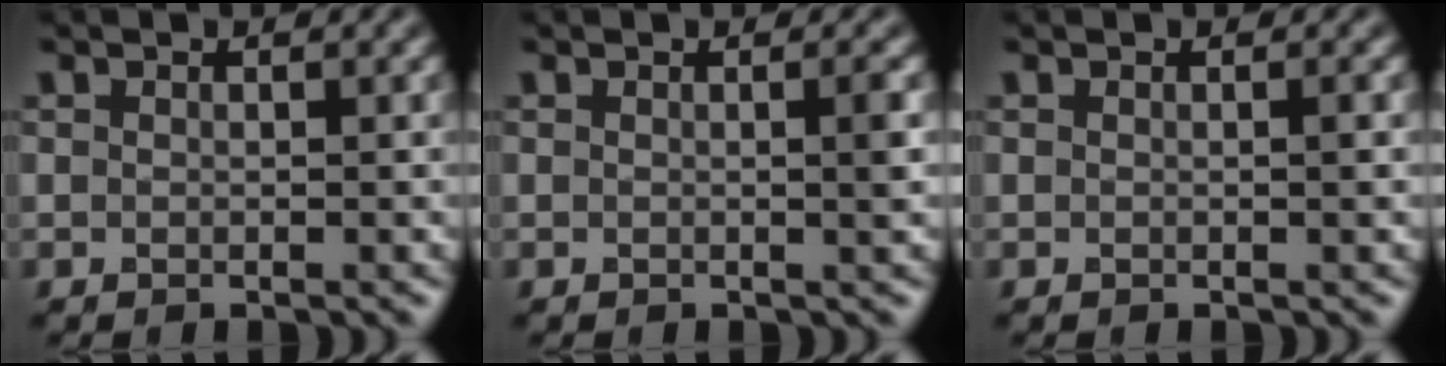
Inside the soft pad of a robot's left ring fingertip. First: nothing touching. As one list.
[{"total": 1.3, "force": [0.0, 0.2, 1.3], "torque": [-0.015, 0.001, -0.004]}, {"total": 0.6, "force": [0.0, 0.1, 0.6], "torque": [-0.008, 0.002, -0.001]}]